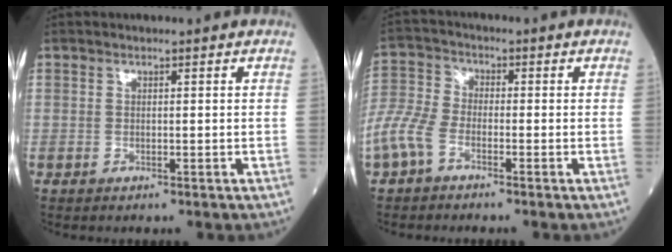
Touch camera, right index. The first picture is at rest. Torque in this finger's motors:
{"motor_torque": [0.42, -0.49, 0.41, 0.14]}